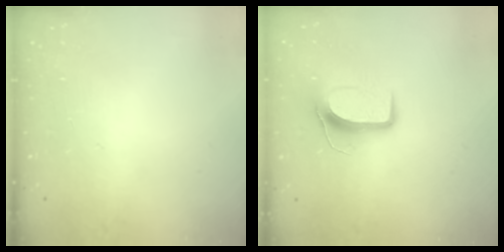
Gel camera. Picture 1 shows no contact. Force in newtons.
{"total": 9.0, "press": 9.0, "slide": 0.2}